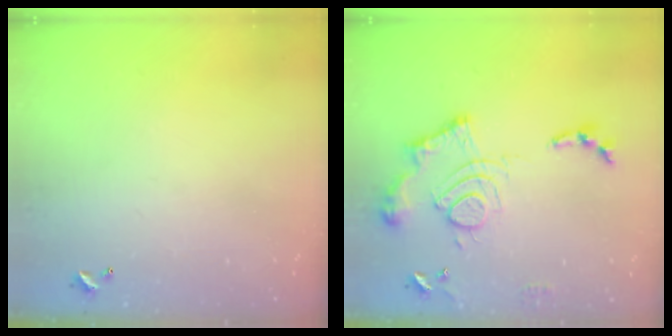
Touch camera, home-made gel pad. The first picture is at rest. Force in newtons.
{"total": 15.7, "press": 15.6, "slide": 1.4}